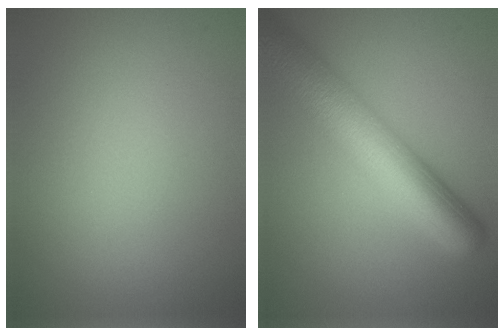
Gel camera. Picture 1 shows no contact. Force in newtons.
{"total": 9.1, "press": 9.1, "slide": 0.5}